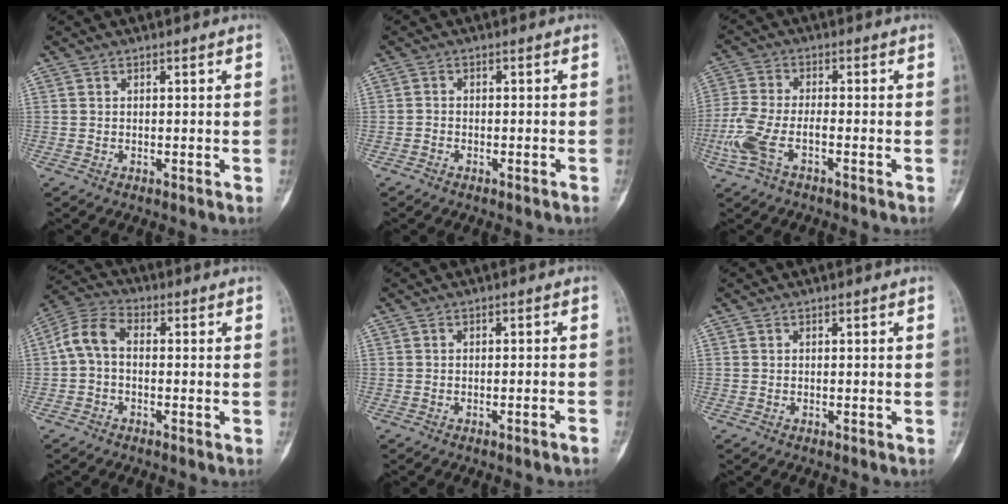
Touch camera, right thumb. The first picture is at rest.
{"total": 1.1, "force": [-1.0, 0.4, 0.4], "torque": [-0.010, 0.005, -0.019]}
{"total": 8.7, "force": [-3.6, 3.9, 6.9], "torque": [-0.175, 0.019, -0.074]}
{"total": 6.7, "force": [-0.3, 4.2, 5.2], "torque": [-0.103, 0.024, -0.018]}
{"total": 1.7, "force": [-1.3, -0.2, 1.1], "torque": [-0.025, 0.009, -0.013]}
{"total": 0.0}